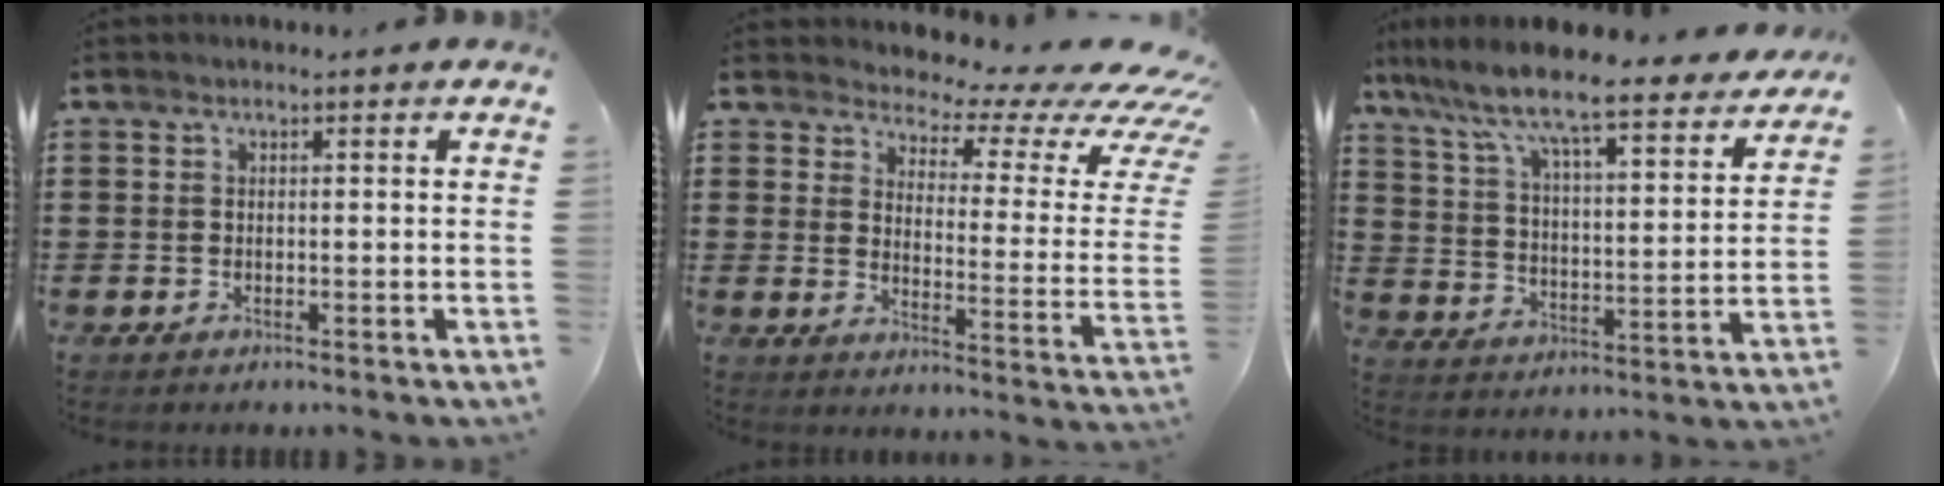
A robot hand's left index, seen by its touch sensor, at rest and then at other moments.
{"total": 4.8, "force": [3.9, 1.5, 2.3], "torque": [-0.043, -0.045, 0.059]}
{"total": 8.0, "force": [7.2, 0.2, 3.5], "torque": [-0.101, -0.058, 0.115]}